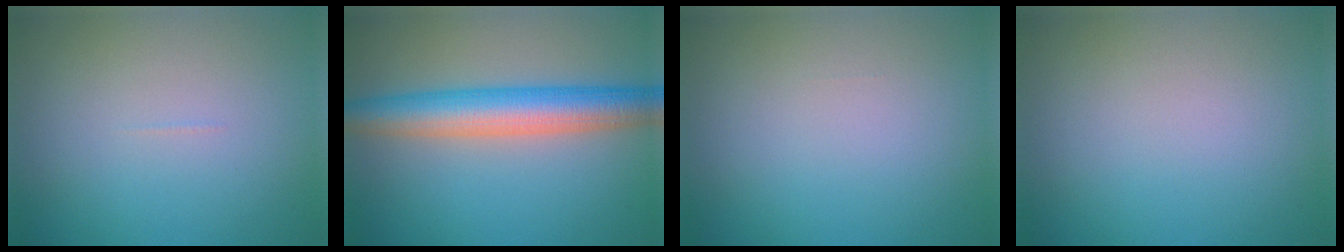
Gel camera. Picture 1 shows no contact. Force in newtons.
{"total": 6.4, "press": 6.4, "slide": 0.2}
{"total": 0.0}
{"total": 0.0}